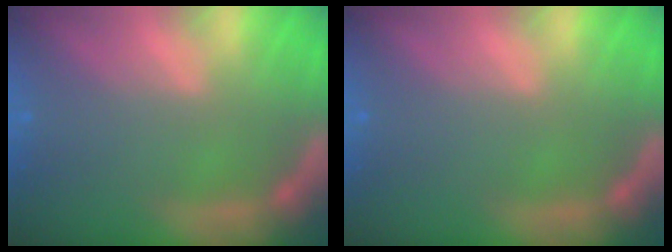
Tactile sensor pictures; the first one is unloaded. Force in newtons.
{"total": 0.0}